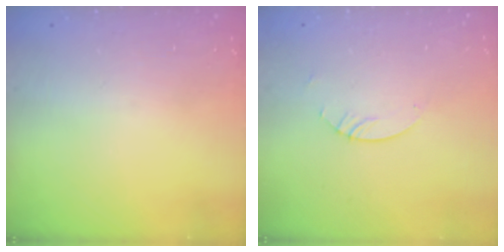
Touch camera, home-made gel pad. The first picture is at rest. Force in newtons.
{"total": 2.4, "press": 2.4, "slide": 0.2}